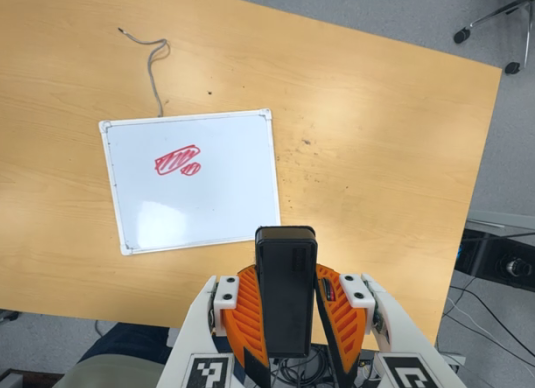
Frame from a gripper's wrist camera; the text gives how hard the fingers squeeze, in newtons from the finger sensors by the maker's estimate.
{"total": 9.1, "left": 7.6, "right": 10.7}